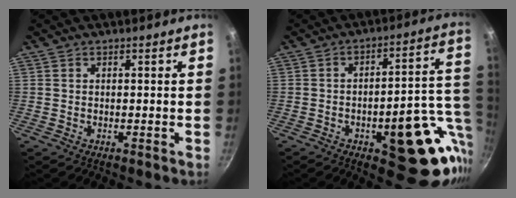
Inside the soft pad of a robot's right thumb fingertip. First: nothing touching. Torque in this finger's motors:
{"motor_torque": [2.20, 1.57, 1.60, -0.60, 0.08]}